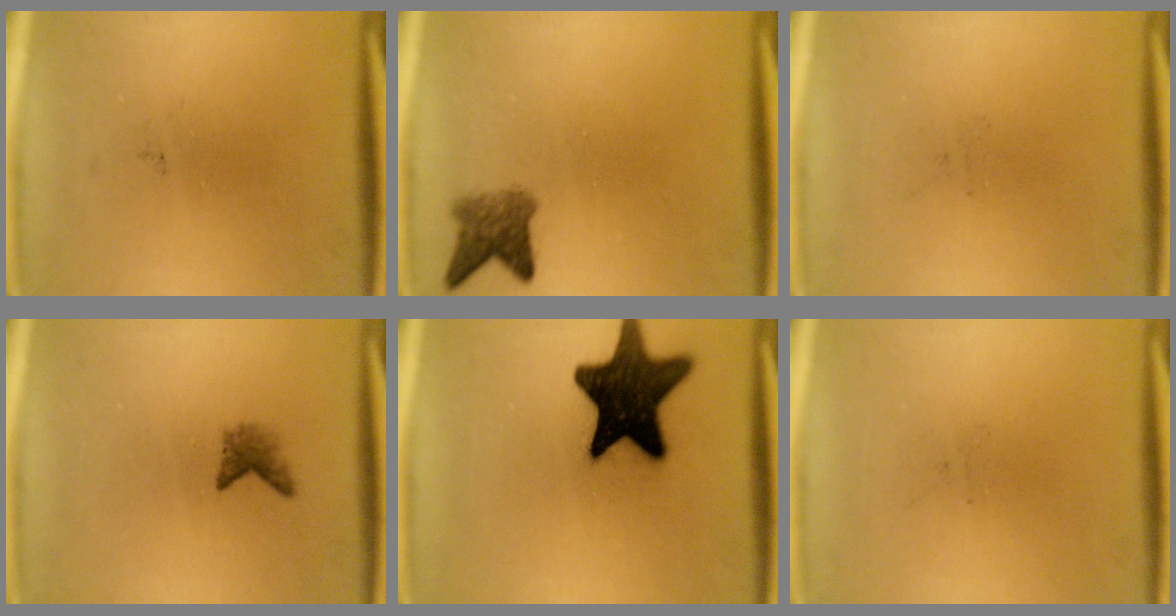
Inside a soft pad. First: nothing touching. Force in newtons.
{"total": 3.7}
{"total": 0.0}
{"total": 1.8}
{"total": 18.3}
{"total": 0.0}